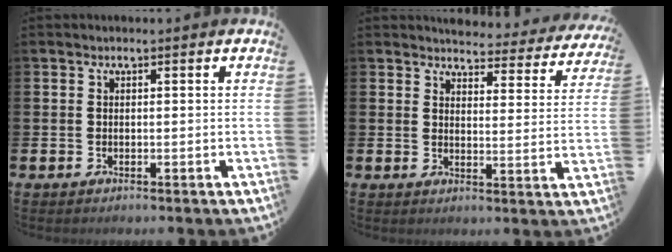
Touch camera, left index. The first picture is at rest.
{"total": 4.0, "force": [3.9, 0.8, 0.3], "torque": [-0.006, -0.038, 0.062]}